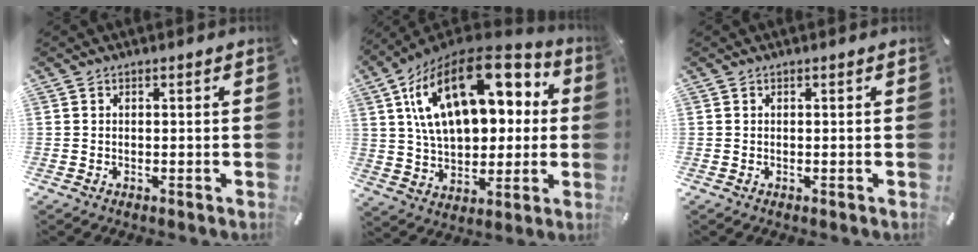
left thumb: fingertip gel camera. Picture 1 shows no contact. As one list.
[{"total": 25.1, "force": [9.0, 15.2, 17.9], "torque": [-0.310, -0.035, 0.156]}, {"total": 0.0}]